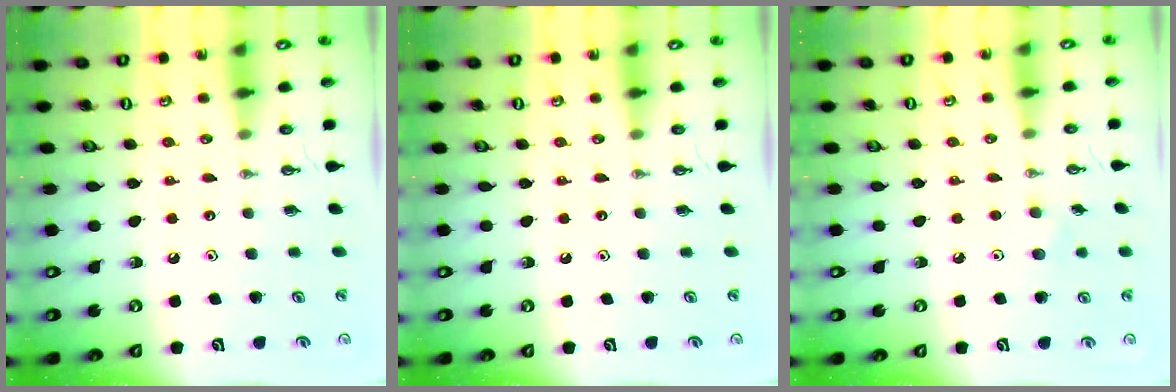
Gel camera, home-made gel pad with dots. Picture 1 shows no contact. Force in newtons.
{"total": 0.0}
{"total": 5.3, "press": 4.8, "slide": 2.4}